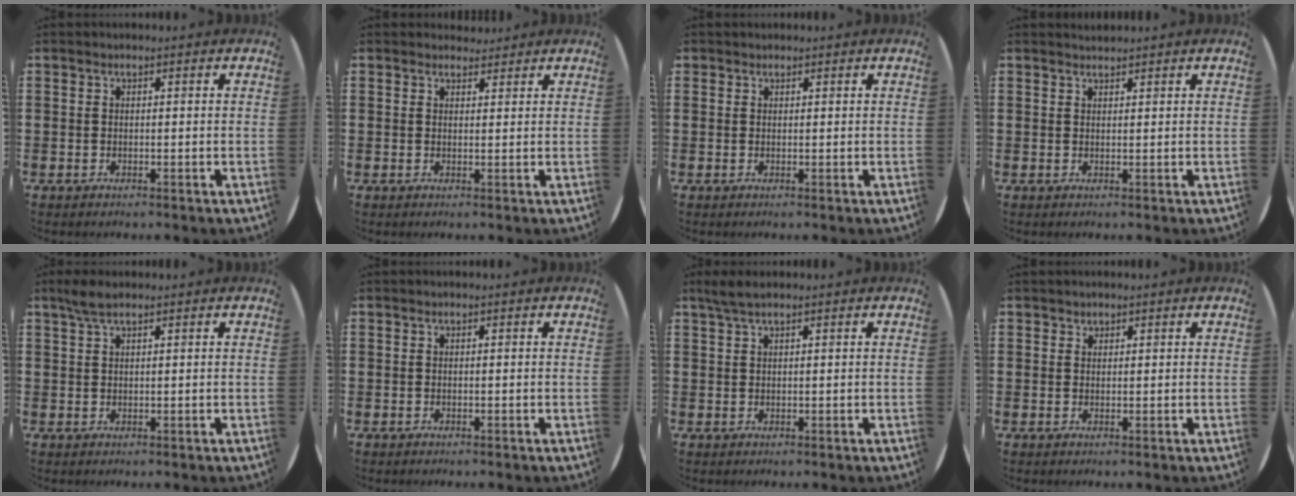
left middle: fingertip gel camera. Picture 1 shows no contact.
{"total": 1.5, "force": [1.5, 0.4, -0.1], "torque": [0.009, 0.001, 0.027]}
{"total": 0.5, "force": [0.4, 0.2, -0.1], "torque": [0.003, 0.004, 0.008]}
{"total": 0.9, "force": [0.9, 0.0, -0.1], "torque": [0.003, 0.001, 0.017]}
{"total": 2.6, "force": [1.9, 0.5, 1.7], "torque": [-0.036, 0.006, 0.033]}
{"total": 0.0}
{"total": 2.1, "force": [1.5, 0.3, 1.3], "torque": [-0.028, 0.004, 0.027]}
{"total": 1.0, "force": [0.9, 0.5, -0.1], "torque": [0.009, -0.001, 0.015]}